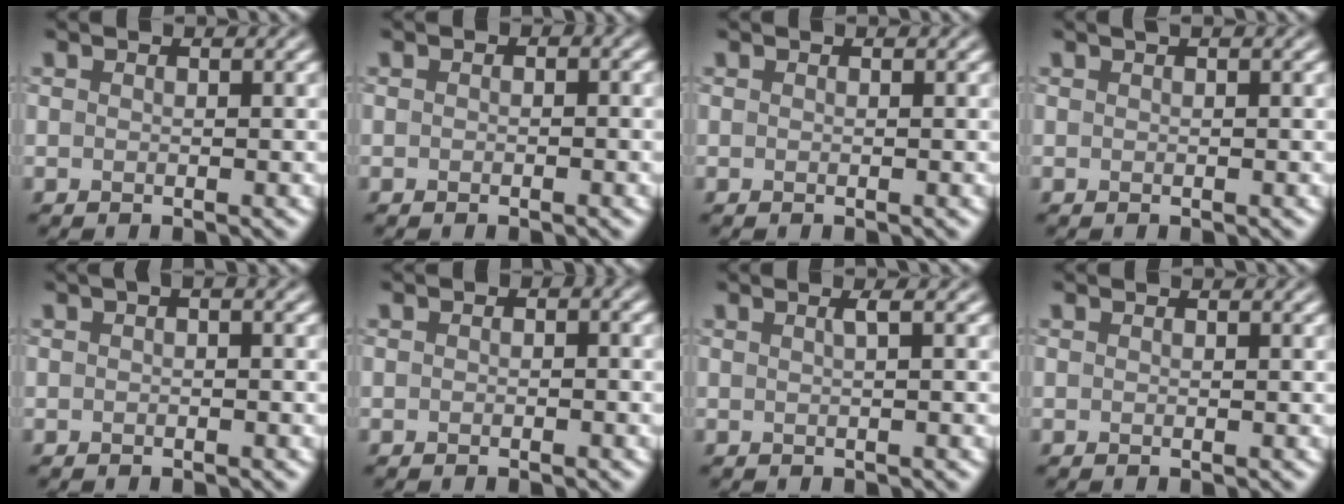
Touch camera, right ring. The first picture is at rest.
{"total": 0.7, "force": [-0.2, 0.5, 0.4], "torque": [-0.006, -0.003, -0.004]}
{"total": 0.0}
{"total": 0.8, "force": [0.5, 0.1, 0.6], "torque": [-0.009, 0.007, 0.006]}
{"total": 1.0, "force": [0.2, 0.4, 0.9], "torque": [-0.017, 0.001, 0.001]}
{"total": 1.0, "force": [-0.2, 0.7, 0.7], "torque": [-0.010, -0.004, -0.004]}
{"total": 1.2, "force": [0.3, 0.4, 1.1], "torque": [-0.011, 0.006, 0.001]}
{"total": 0.0}